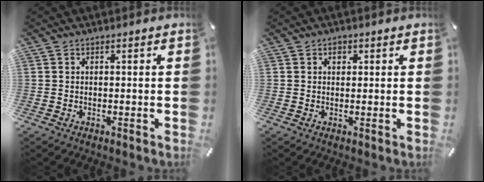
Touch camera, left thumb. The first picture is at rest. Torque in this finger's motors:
{"motor_torque": [0.21, 0.03, -0.15, -0.06, 0.02]}